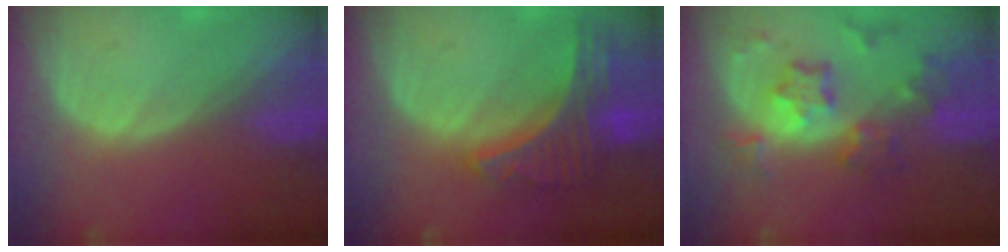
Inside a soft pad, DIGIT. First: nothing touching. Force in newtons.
{"total": 8.9, "press": 7.6, "slide": 4.5}
{"total": 8.4, "press": 7.4, "slide": 4.0}